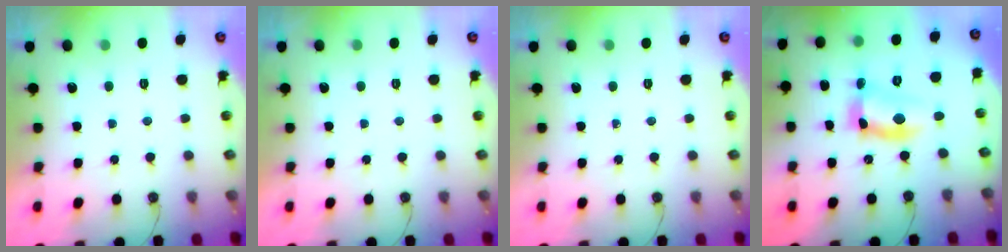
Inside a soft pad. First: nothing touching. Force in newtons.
{"total": 0.0}
{"total": 0.0}
{"total": 11.5, "press": 11.1, "slide": 3.0}